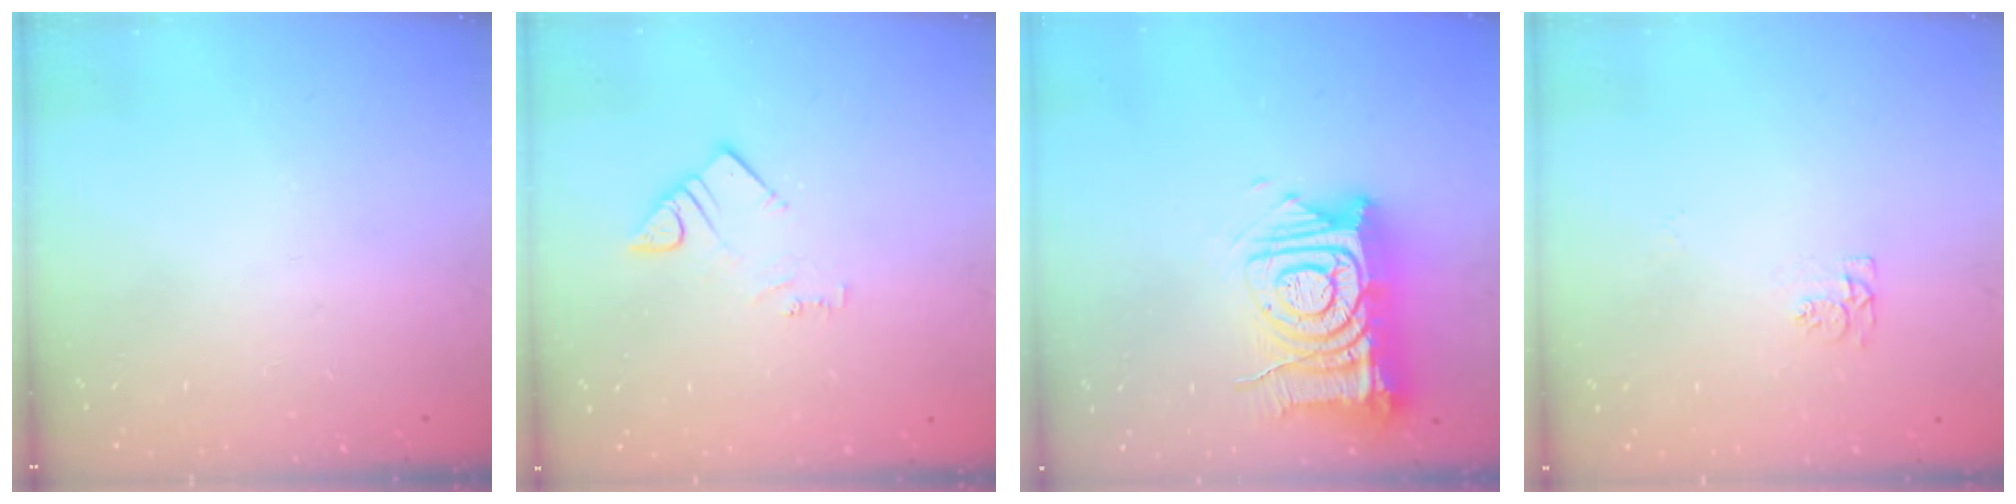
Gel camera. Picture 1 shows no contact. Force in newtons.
{"total": 3.7, "press": 3.7, "slide": 0.3}
{"total": 17.1, "press": 17.0, "slide": 1.9}
{"total": 4.3, "press": 4.3, "slide": 0.8}